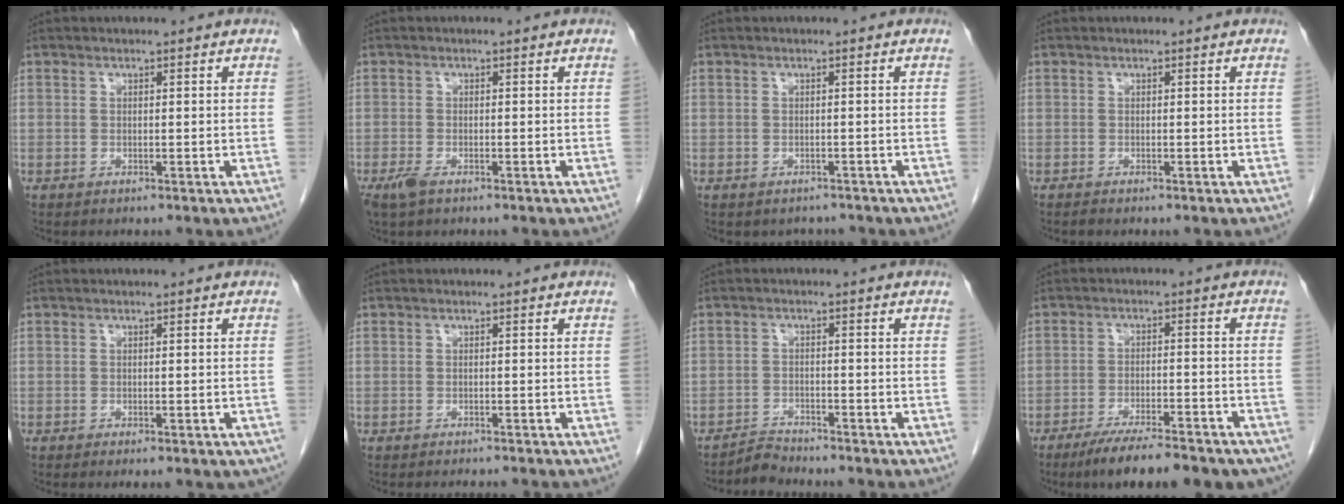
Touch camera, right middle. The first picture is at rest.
{"total": 2.5, "force": [-1.5, 0.9, 1.7], "torque": [-0.042, -0.005, -0.025]}
{"total": 2.1, "force": [-1.8, 1.1, 0.0], "torque": [-0.002, 0.002, -0.025]}
{"total": 0.7, "force": [0.7, 0.1, 0.0], "torque": [-0.004, -0.001, 0.011]}
{"total": 3.2, "force": [-2.2, 1.1, 2.1], "torque": [-0.020, -0.006, -0.026]}
{"total": 3.3, "force": [-3.1, 0.3, 1.1], "torque": [-0.010, -0.005, -0.039]}
{"total": 1.5, "force": [-1.3, 0.0, -0.5], "torque": [0.015, -0.012, -0.023]}
{"total": 15.2, "force": [-12.4, 3.0, 8.4], "torque": [-0.093, -0.004, -0.176]}